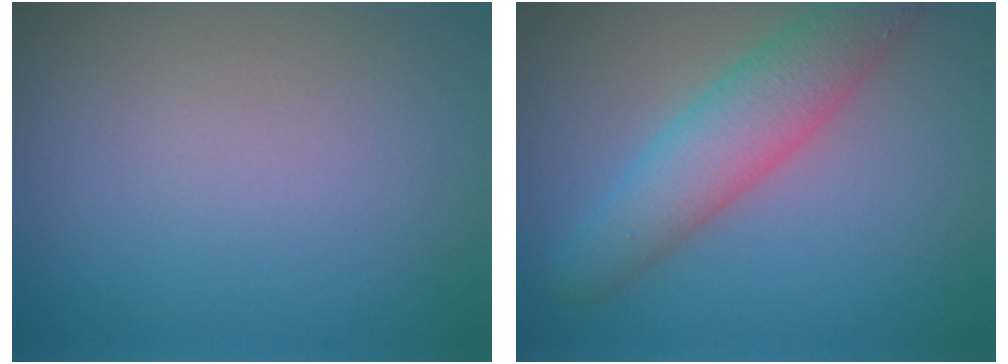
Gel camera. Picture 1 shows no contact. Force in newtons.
{"total": 5.5, "press": 5.5, "slide": 0.4}